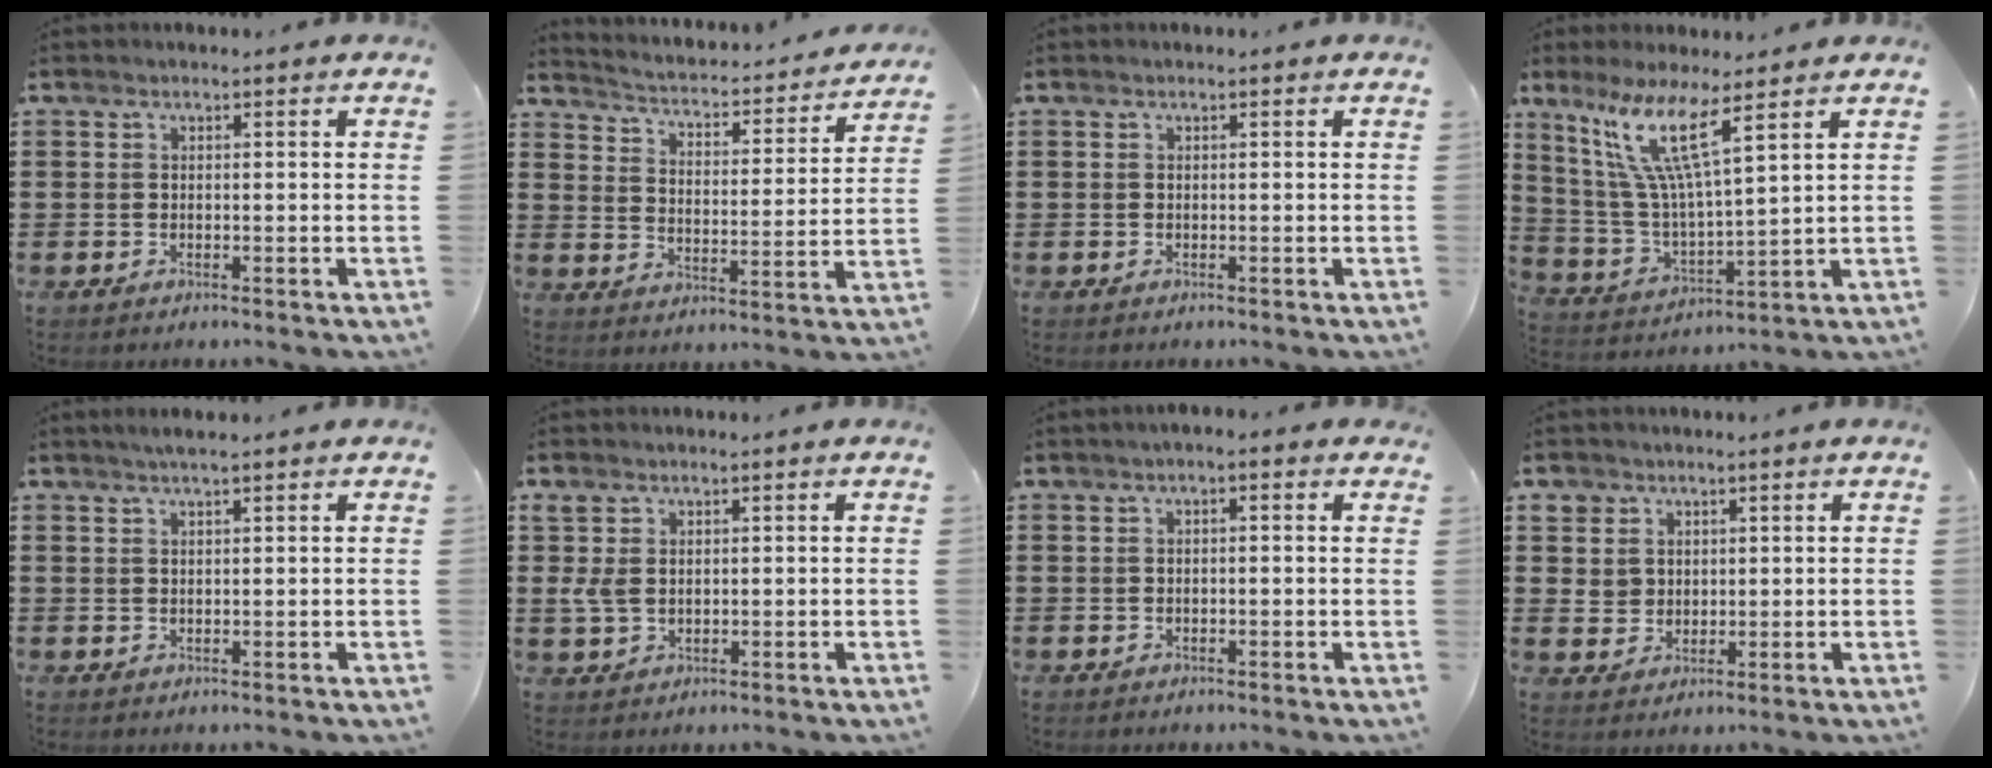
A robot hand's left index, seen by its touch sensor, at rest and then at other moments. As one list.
[{"total": 1.9, "force": [1.9, 0.2, 0.4], "torque": [-0.025, -0.029, 0.019]}, {"total": 0.0}, {"total": 11.2, "force": [7.2, 1.2, 8.5], "torque": [-0.191, -0.033, 0.121]}, {"total": 1.6, "force": [1.3, 0.0, 1.0], "torque": [-0.020, 0.002, 0.024]}, {"total": 2.9, "force": [0.9, 2.2, 1.7], "torque": [-0.050, 0.005, 0.013]}, {"total": 1.0, "force": [-0.1, 0.3, 1.0], "torque": [-0.017, 0.001, -0.003]}, {"total": 4.0, "force": [2.0, 3.5, 0.4], "torque": [-0.019, 0.010, 0.035]}]